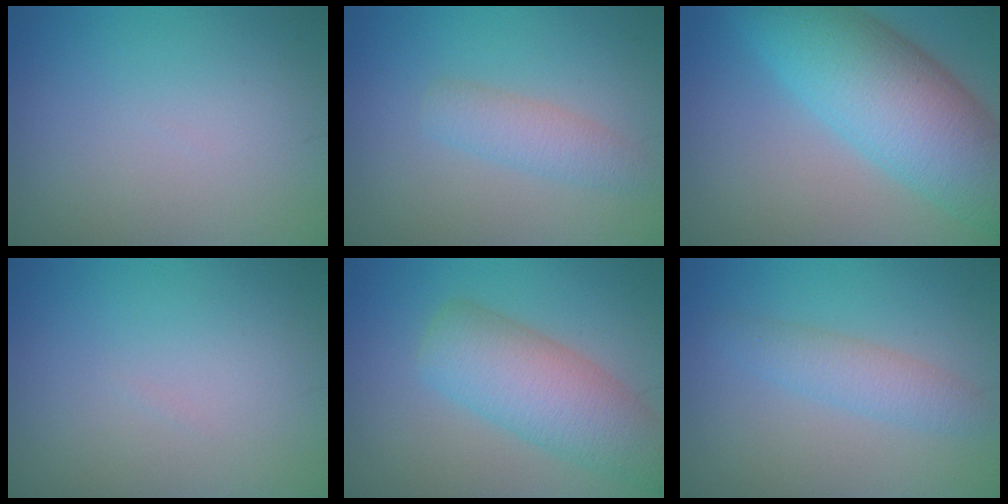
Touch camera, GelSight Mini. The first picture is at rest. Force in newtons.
{"total": 2.5, "press": 2.5, "slide": 0.1}
{"total": 10.3, "press": 10.3, "slide": 0.2}
{"total": 0.0}
{"total": 6.7, "press": 6.7, "slide": 0.4}
{"total": 2.5, "press": 2.5, "slide": 0.1}